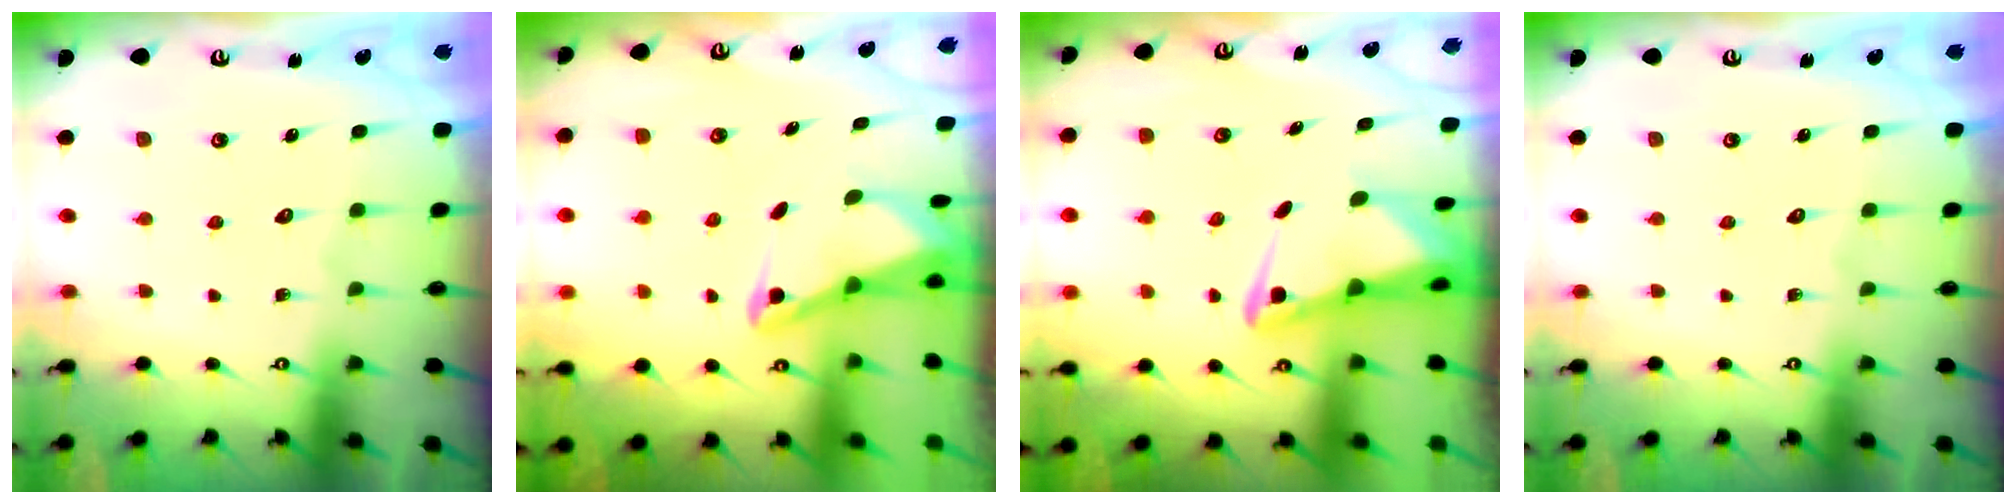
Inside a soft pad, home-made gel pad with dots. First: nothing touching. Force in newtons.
{"total": 2.1, "press": 2.1, "slide": 0.3}
{"total": 3.0, "press": 2.9, "slide": 0.6}
{"total": 0.0}